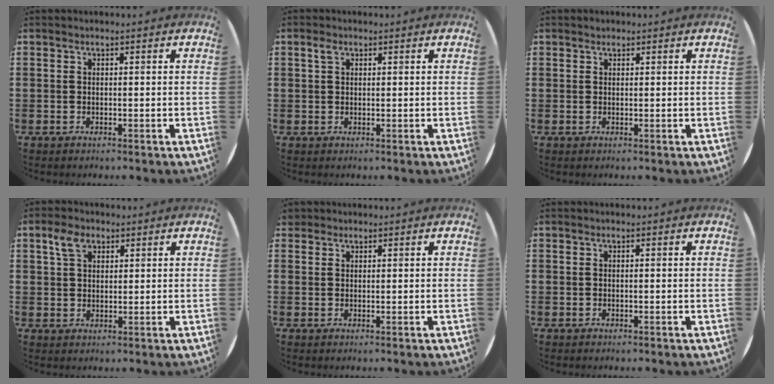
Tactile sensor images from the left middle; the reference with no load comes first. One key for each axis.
{"total": 1.4, "fx": 0.8, "fy": 1.0, "fz": 0.6, "tx": -0.006, "ty": 0.002, "tz": 0.013}
{"total": 0.5, "fx": 0.4, "fy": 0.3, "fz": -0.1, "tx": 0.011, "ty": 0.001, "tz": 0.006}
{"total": 3.5, "fx": 2.2, "fy": 2.1, "fz": 1.6, "tx": -0.029, "ty": 0.005, "tz": 0.039}
{"total": 1.1, "fx": 1.0, "fy": 0.4, "fz": -0.1, "tx": 0.001, "ty": 0.003, "tz": 0.019}
{"total": 0.0}